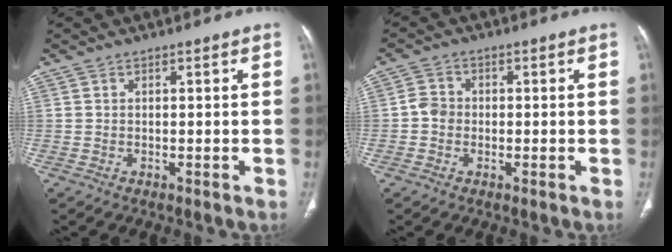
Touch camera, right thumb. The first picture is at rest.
{"total": 2.9, "force": [-0.6, 2.5, 1.2], "torque": [-0.011, 0.007, -0.018]}